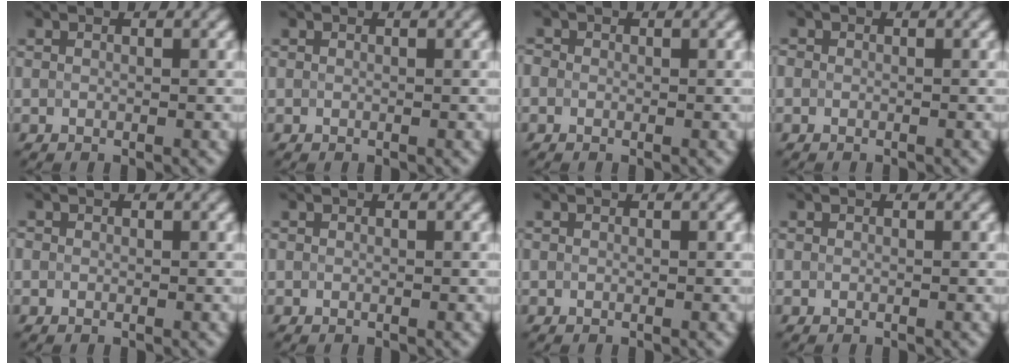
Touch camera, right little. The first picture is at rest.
{"total": 0.0}
{"total": 0.6, "force": [0.0, 0.6, 0.1], "torque": [0.001, -0.005, -0.005]}
{"total": 0.6, "force": [-0.4, 0.5, -0.1], "torque": [0.008, -0.006, -0.009]}
{"total": 0.0}
{"total": 0.0}
{"total": 0.0}
{"total": 0.0}